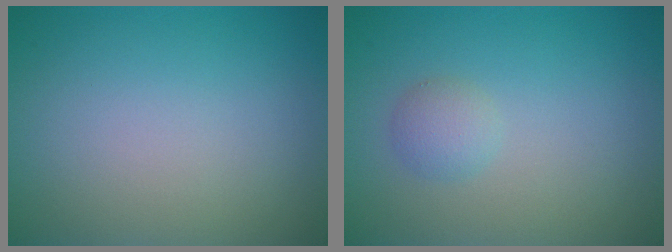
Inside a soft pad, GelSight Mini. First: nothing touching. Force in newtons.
{"total": 1.5, "press": 1.5, "slide": 0.0}